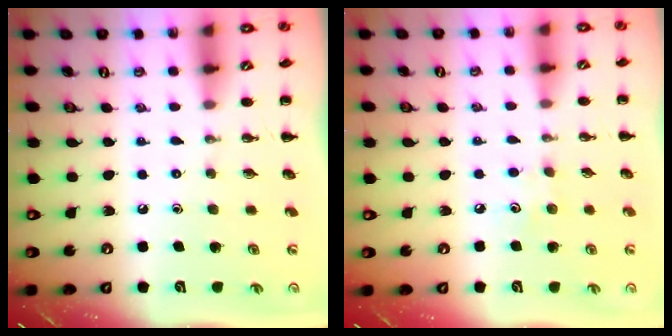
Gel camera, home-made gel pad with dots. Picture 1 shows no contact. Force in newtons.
{"total": 3.7, "press": 3.6, "slide": 1.0}